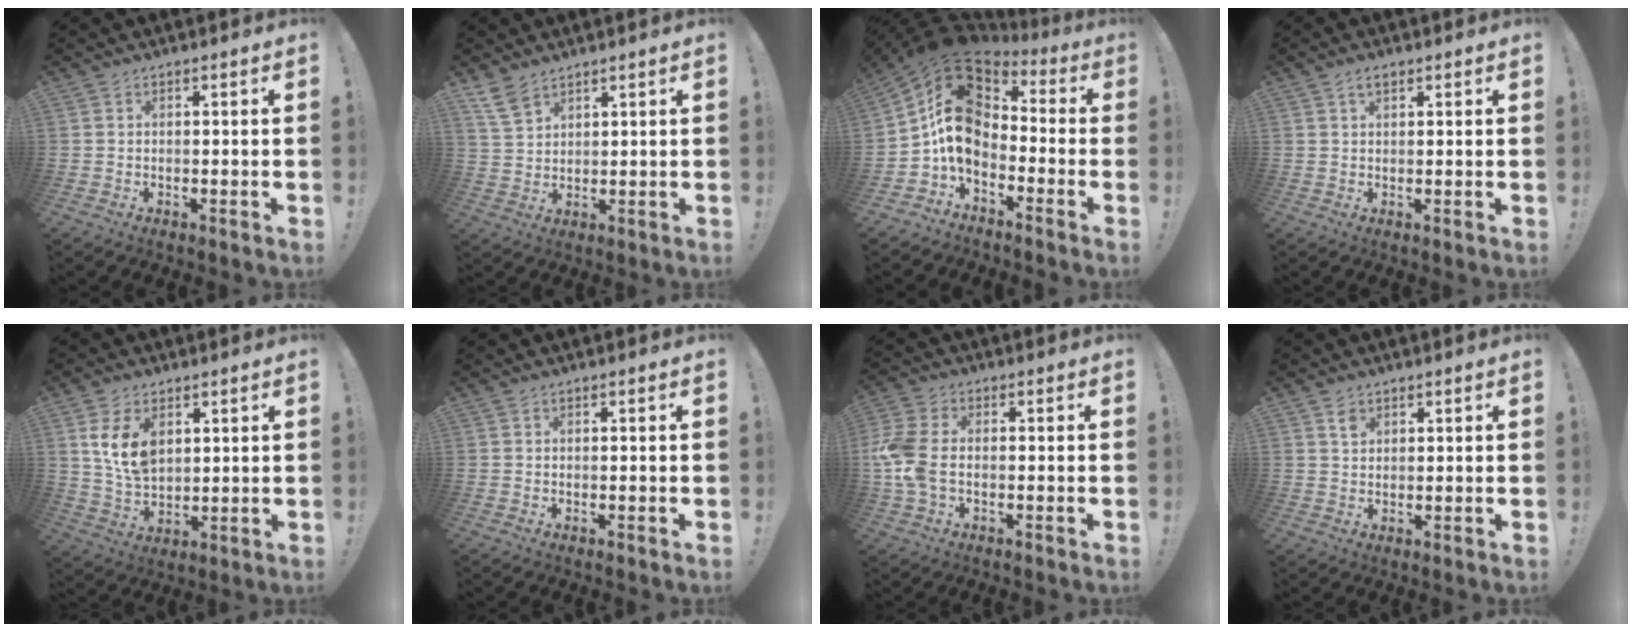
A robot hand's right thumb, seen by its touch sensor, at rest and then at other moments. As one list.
[{"total": 6.7, "force": [5.1, 3.1, 3.2], "torque": [-0.060, -0.022, 0.099]}, {"total": 14.8, "force": [1.1, 10.0, 10.8], "torque": [-0.193, -0.014, 0.017]}, {"total": 2.0, "force": [1.1, 0.9, 1.3], "torque": [-0.027, 0.002, 0.020]}, {"total": 10.4, "force": [4.1, 6.7, 6.8], "torque": [-0.126, -0.009, 0.079]}, {"total": 0.0}, {"total": 9.4, "force": [-1.1, 5.8, 7.2], "torque": [-0.169, -0.001, -0.015]}, {"total": 2.6, "force": [1.7, 1.8, 0.9], "torque": [-0.005, -0.009, 0.030]}]